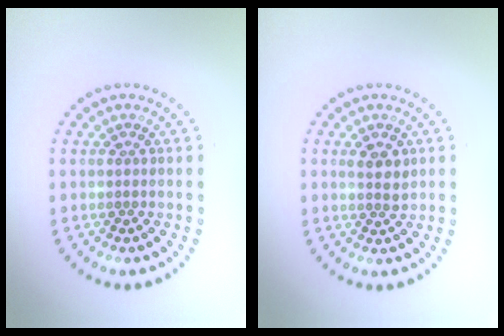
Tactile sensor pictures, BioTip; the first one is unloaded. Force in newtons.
{"total": 1.7, "press": 1.6, "slide": 0.6}